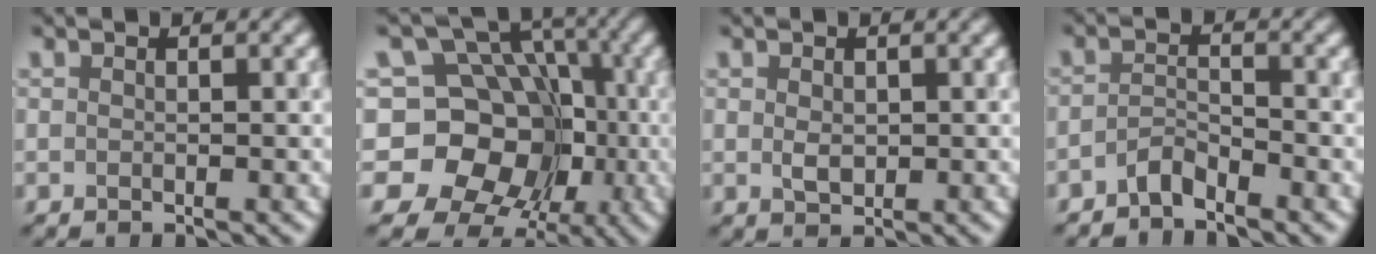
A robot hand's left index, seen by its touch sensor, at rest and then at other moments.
{"total": 14.4, "force": [-2.1, 12.9, 6.0], "torque": [-0.098, 0.041, -0.063]}
{"total": 1.4, "force": [0.1, 1.0, 0.9], "torque": [-0.019, 0.003, 0.005]}
{"total": 1.9, "force": [-1.8, 0.2, 0.5], "torque": [-0.012, 0.012, -0.041]}